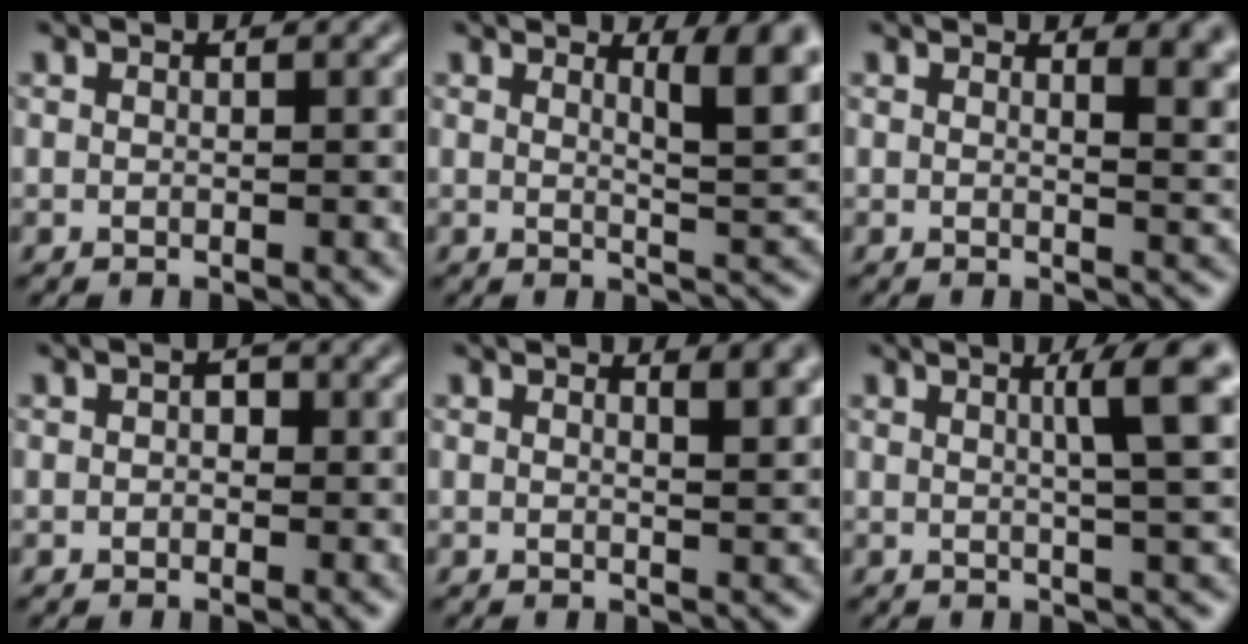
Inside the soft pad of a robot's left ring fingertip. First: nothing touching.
{"total": 5.1, "force": [2.3, 1.3, 4.4], "torque": [-0.051, -0.006, 0.034]}
{"total": 4.7, "force": [2.3, 2.0, 3.6], "torque": [-0.021, 0.002, 0.032]}
{"total": 1.2, "force": [0.1, 0.9, 0.8], "torque": [-0.009, -0.001, -0.002]}
{"total": 3.0, "force": [1.6, 1.1, 2.3], "torque": [-0.019, 0.002, 0.022]}
{"total": 5.1, "force": [1.5, 0.7, 4.8], "torque": [-0.062, 0.009, 0.022]}